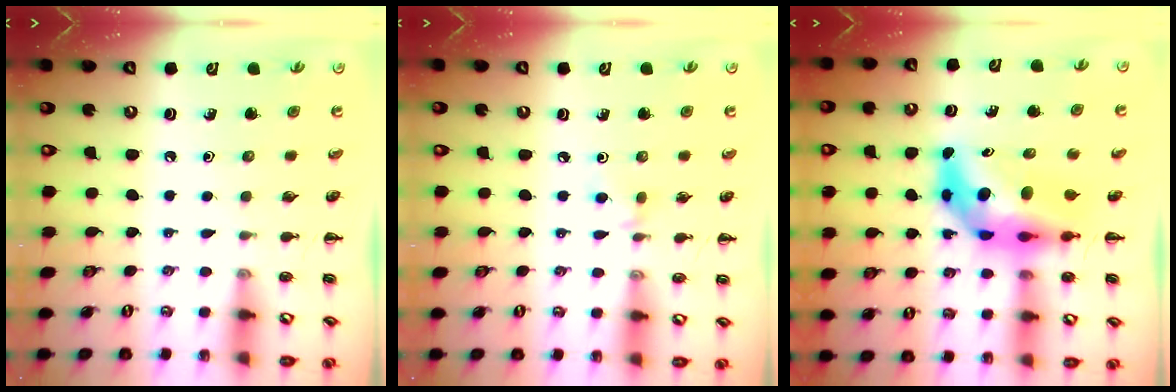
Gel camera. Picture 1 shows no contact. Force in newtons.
{"total": 2.7, "press": 2.5, "slide": 1.0}
{"total": 9.5, "press": 9.0, "slide": 3.1}